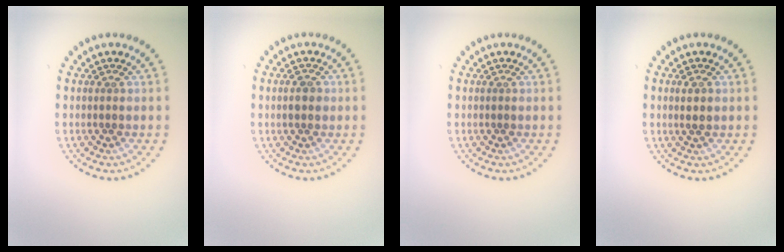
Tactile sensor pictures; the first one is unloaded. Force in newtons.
{"total": 1.4, "press": 1.4, "slide": 0.1}
{"total": 0.0}
{"total": 1.2, "press": 1.1, "slide": 0.4}